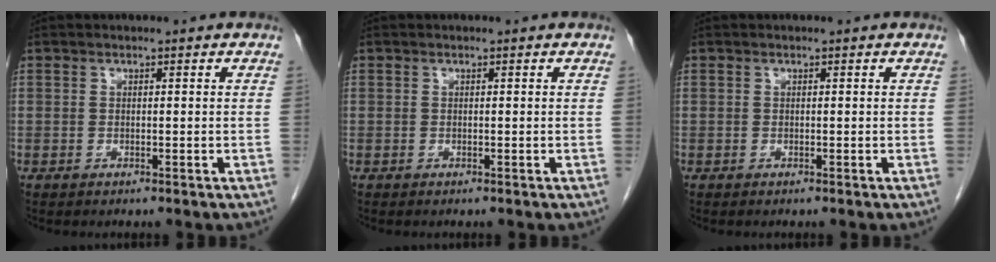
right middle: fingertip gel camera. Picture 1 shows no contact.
{"total": 0.0}
{"total": 0.0}